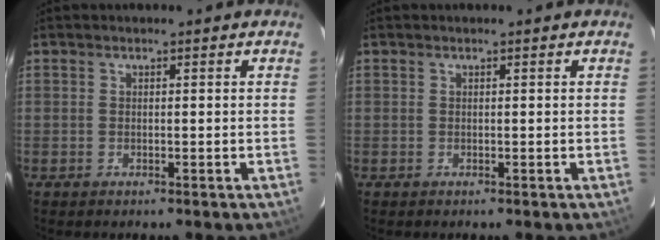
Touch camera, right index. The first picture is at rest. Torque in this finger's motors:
{"motor_torque": [0.07, 0.02, 0.13, 0.01]}